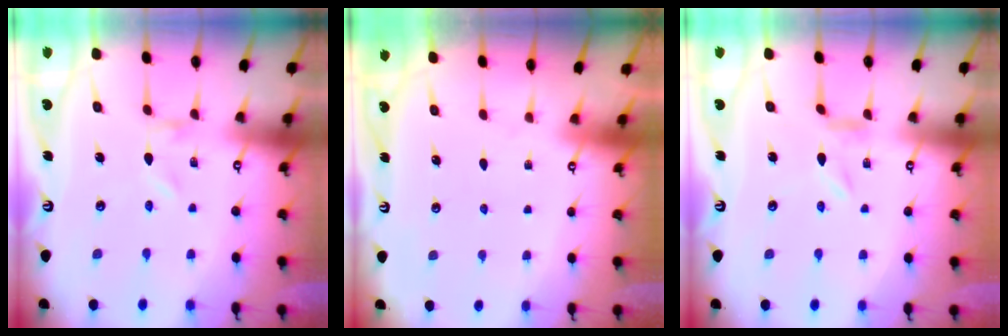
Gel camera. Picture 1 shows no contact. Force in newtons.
{"total": 1.6, "press": 1.6, "slide": 0.1}
{"total": 0.8, "press": 0.7, "slide": 0.4}